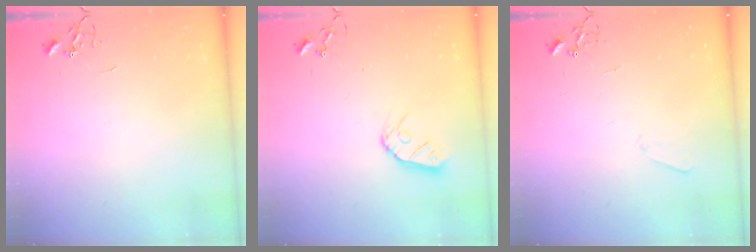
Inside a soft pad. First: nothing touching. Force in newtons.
{"total": 9.0, "press": 8.9, "slide": 0.8}
{"total": 4.8, "press": 4.7, "slide": 0.7}